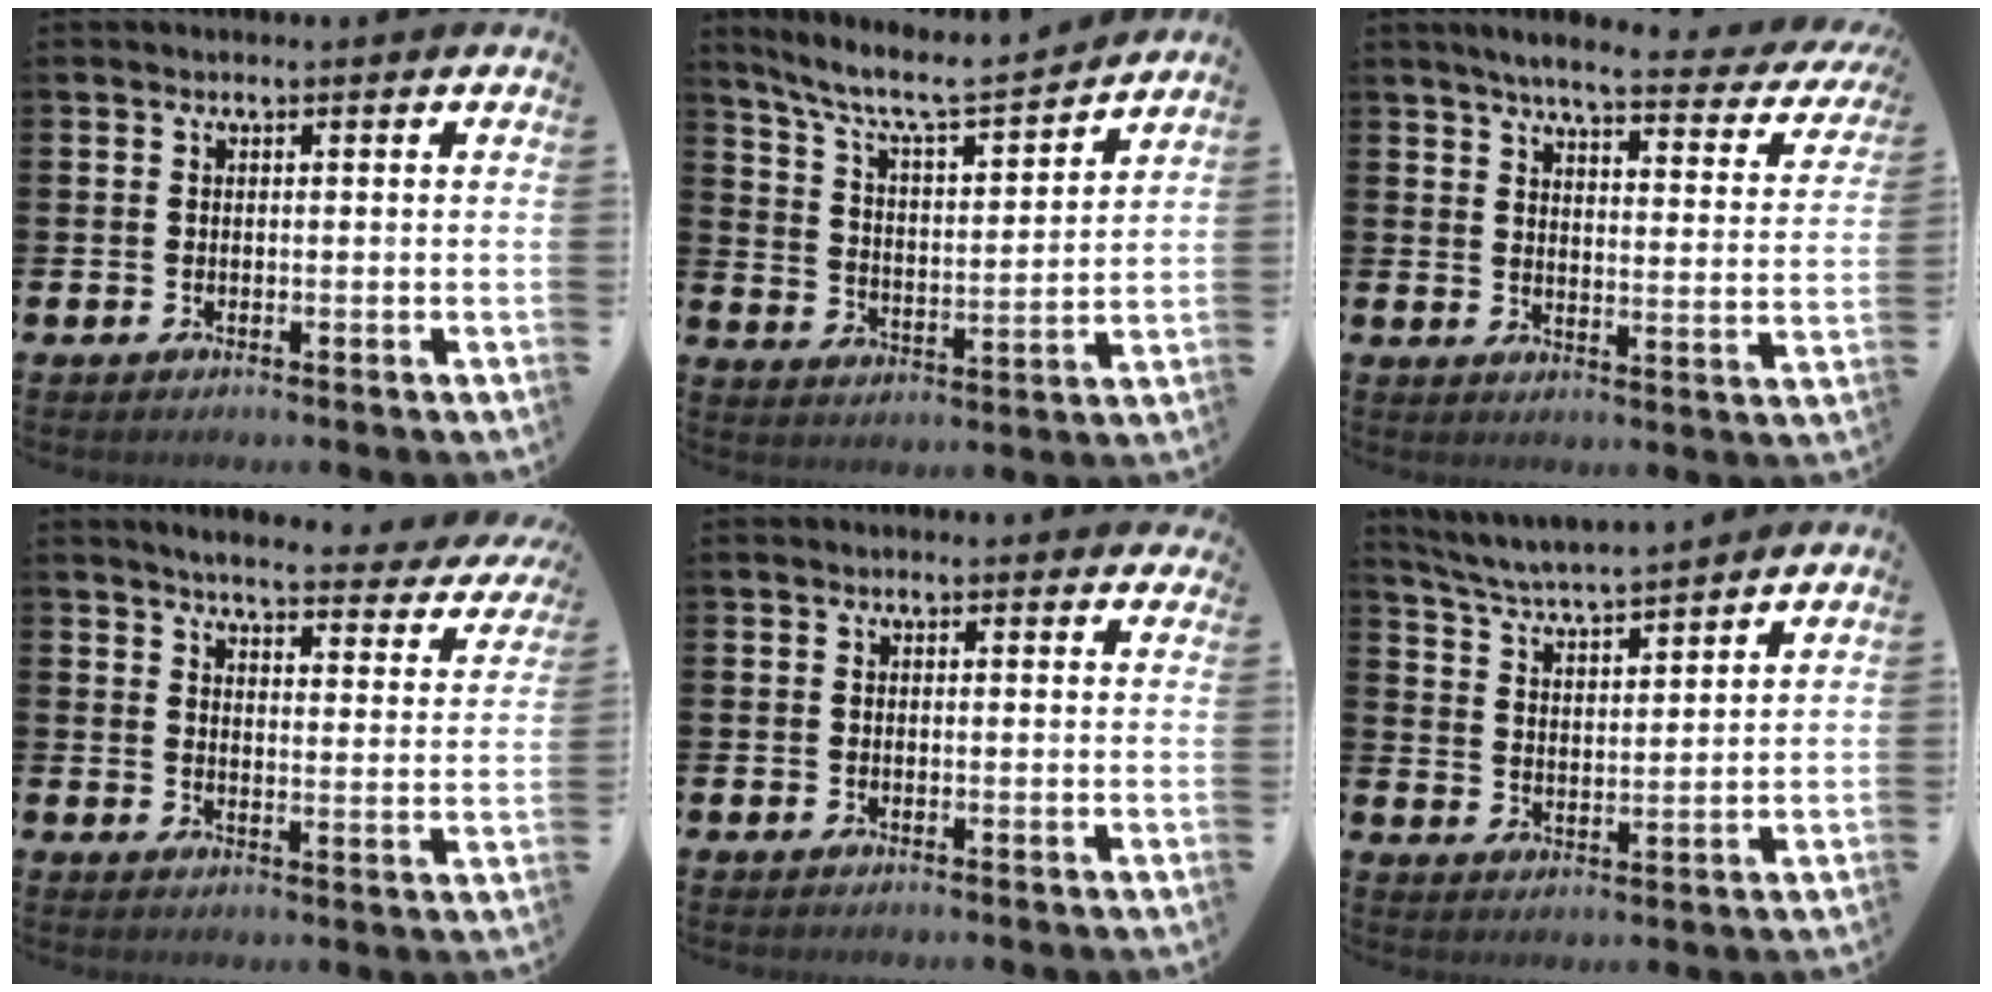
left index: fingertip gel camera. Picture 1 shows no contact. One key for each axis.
{"total": 8.0, "fx": 7.1, "fy": 1.2, "fz": 3.5, "tx": -0.102, "ty": -0.046, "tz": 0.118}
{"total": 5.0, "fx": 4.3, "fy": 0.6, "fz": 2.6, "tx": -0.058, "ty": -0.034, "tz": 0.062}
{"total": 4.2, "fx": 3.9, "fy": 0.5, "fz": 1.5, "tx": -0.036, "ty": -0.034, "tz": 0.057}
{"total": 0.8, "fx": 0.8, "fy": 0.2, "fz": 0.1, "tx": -0.002, "ty": 0.002, "tz": 0.014}
{"total": 5.2, "fx": 5.0, "fy": -0.1, "fz": 1.1, "tx": -0.047, "ty": -0.041, "tz": 0.085}